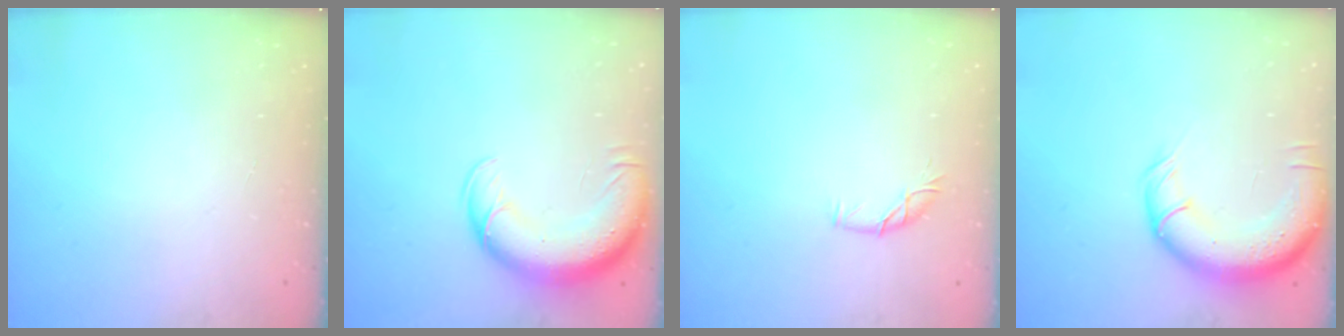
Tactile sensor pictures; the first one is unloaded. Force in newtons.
{"total": 13.5, "press": 13.1, "slide": 3.3}
{"total": 6.1, "press": 6.1, "slide": 0.6}
{"total": 13.7, "press": 13.3, "slide": 3.4}